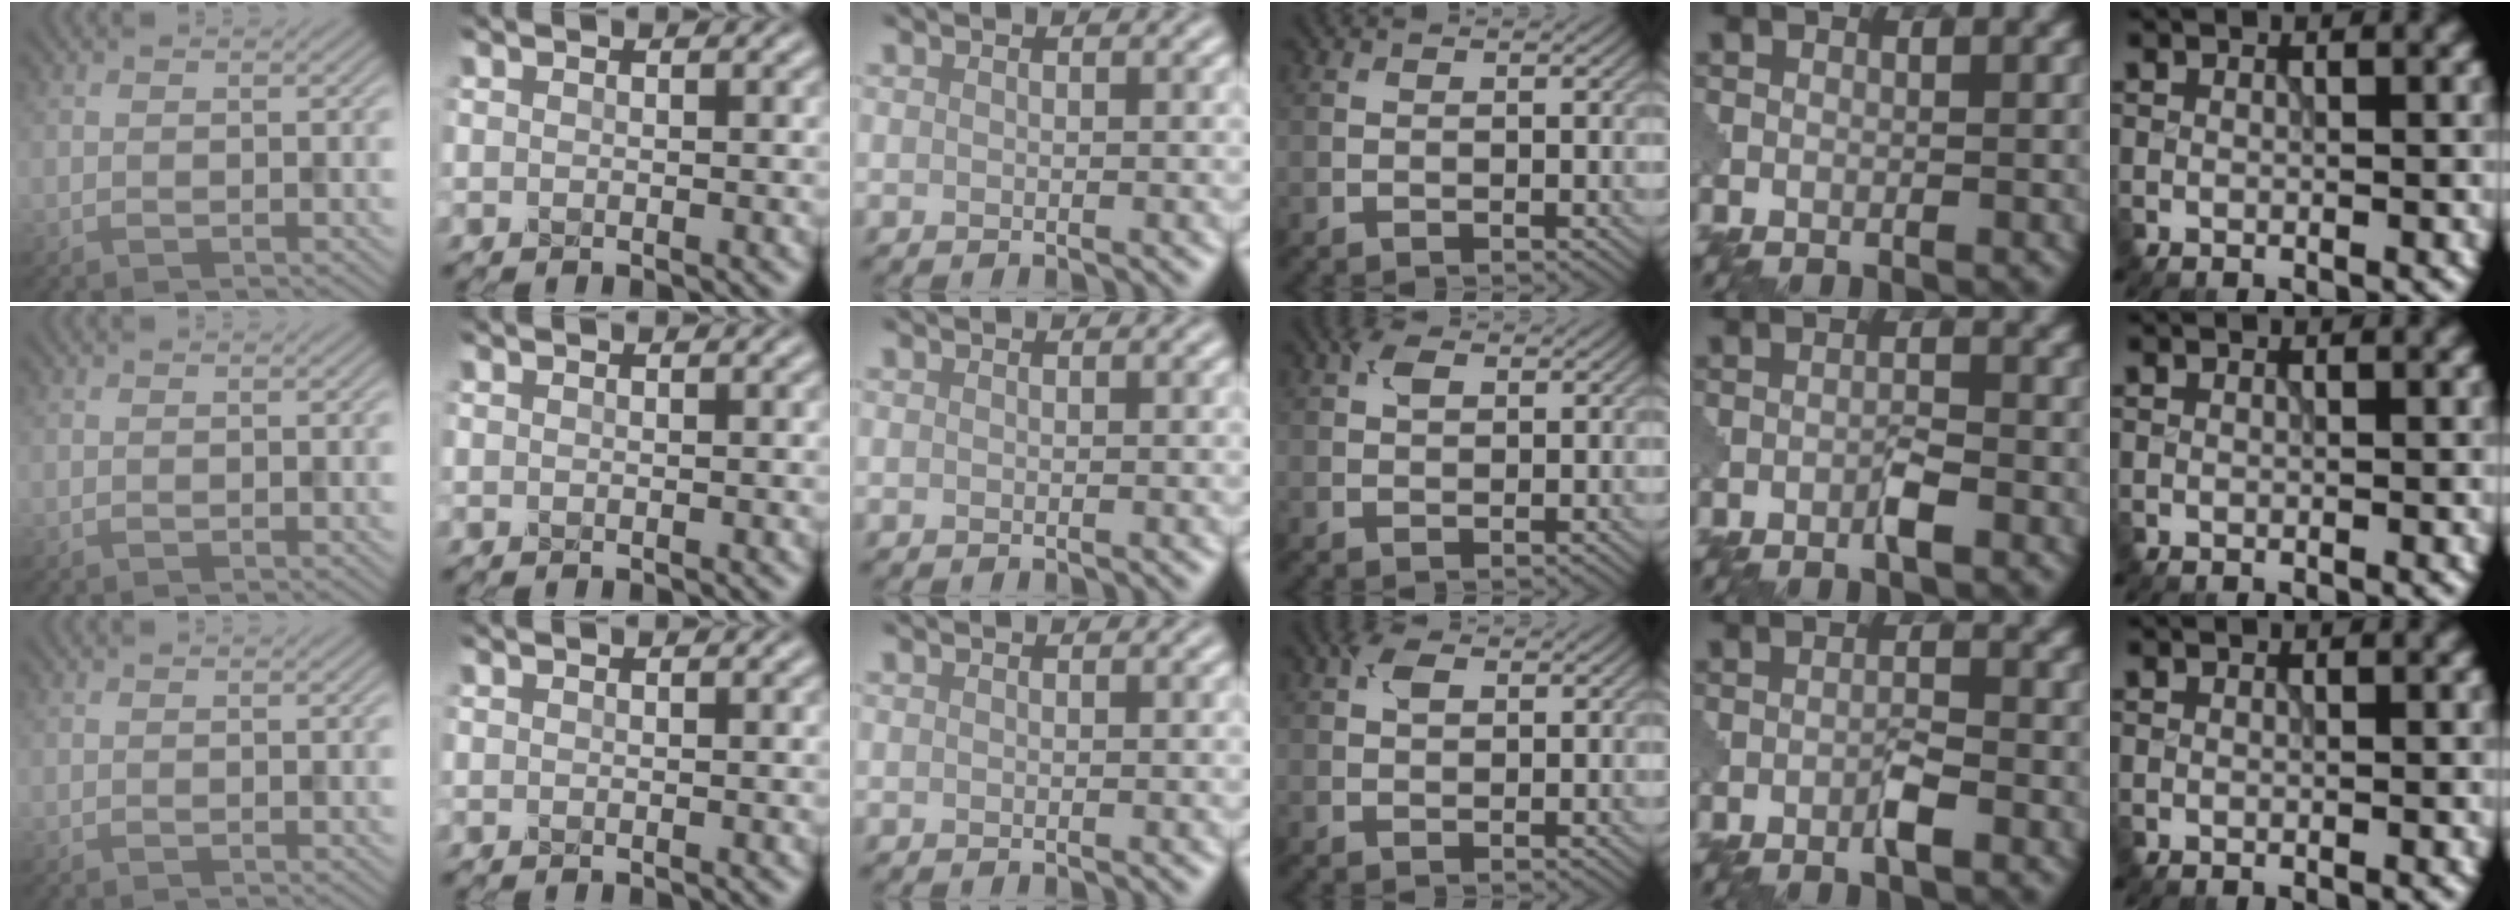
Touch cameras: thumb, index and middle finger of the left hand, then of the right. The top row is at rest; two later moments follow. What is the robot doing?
{"motion": "assemble", "object": "puzzle pieces"}